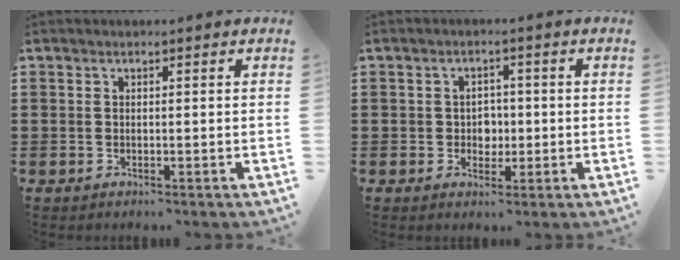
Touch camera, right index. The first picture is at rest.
{"total": 2.7, "force": [-0.2, 2.3, 1.3], "torque": [-0.024, 0.003, -0.010]}